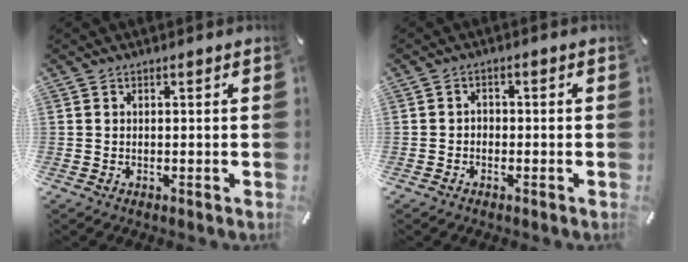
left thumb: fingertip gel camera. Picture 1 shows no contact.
{"total": 1.9, "force": [-1.1, 1.4, 0.6], "torque": [-0.012, 0.009, -0.024]}